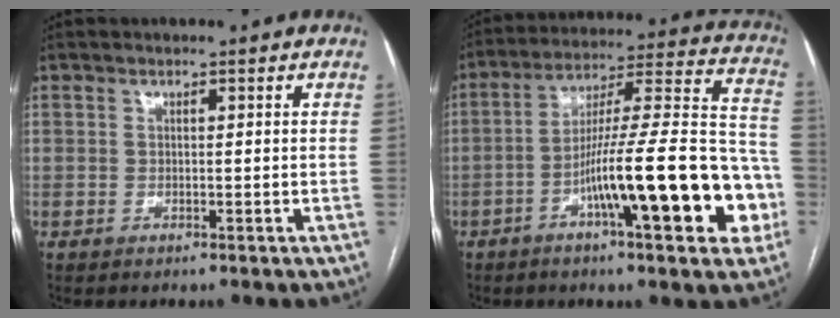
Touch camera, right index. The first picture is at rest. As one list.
[{"total": 21.5, "force": [-7.6, 2.8, 19.9], "torque": [-0.256, 0.024, -0.112]}]